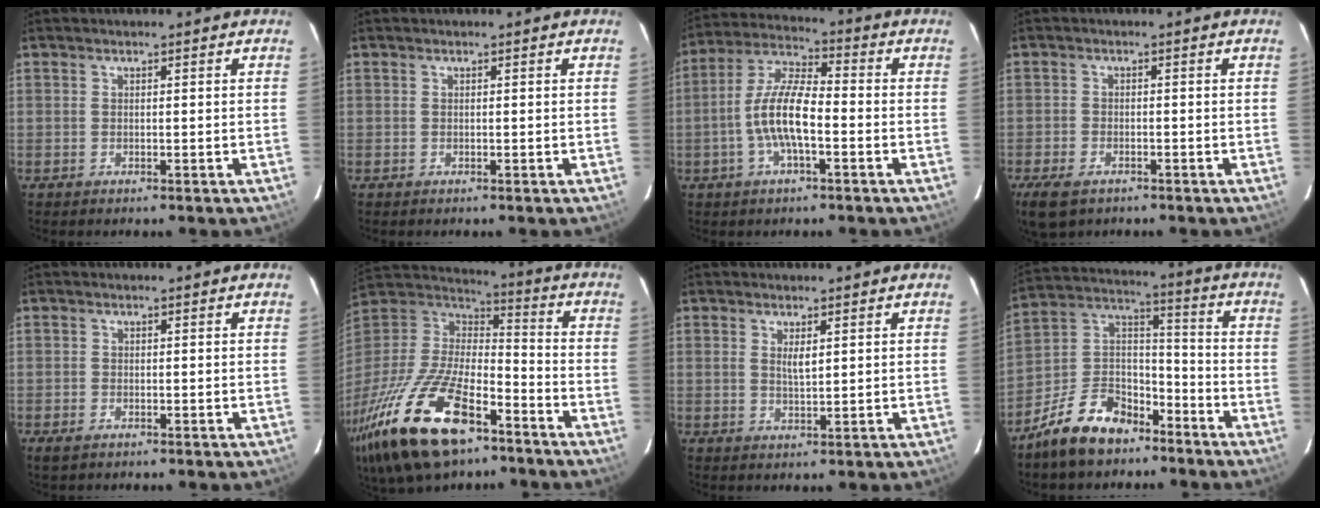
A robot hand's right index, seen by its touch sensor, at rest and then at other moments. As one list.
[{"total": 0.0}, {"total": 10.6, "force": [-3.0, 3.3, 9.6], "torque": [-0.201, 0.006, -0.058]}, {"total": 6.6, "force": [-4.3, 3.7, 3.5], "torque": [-0.093, -0.020, -0.078]}, {"total": 1.8, "force": [-1.2, 1.0, 0.9], "torque": [-0.020, -0.007, -0.023]}, {"total": 30.4, "force": [-18.0, 13.2, 20.7], "torque": [-0.438, -0.046, -0.307]}, {"total": 2.6, "force": [0.9, 0.9, 2.3], "torque": [-0.040, -0.003, 0.016]}, {"total": 14.9, "force": [-10.1, 8.2, 7.3], "torque": [-0.160, 0.044, -0.165]}]